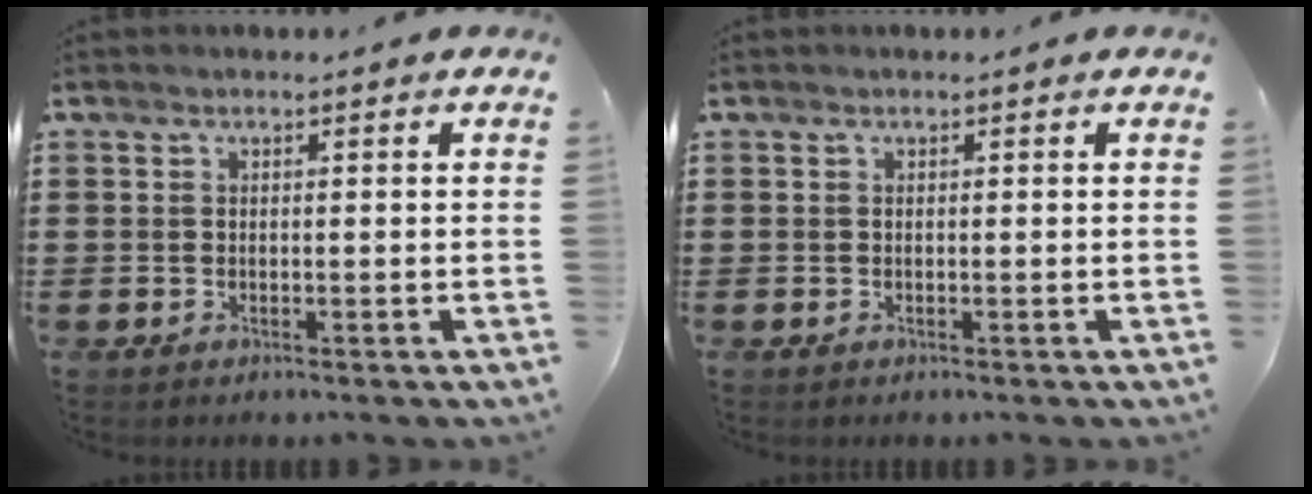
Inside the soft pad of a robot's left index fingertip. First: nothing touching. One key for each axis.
{"total": 0.0}